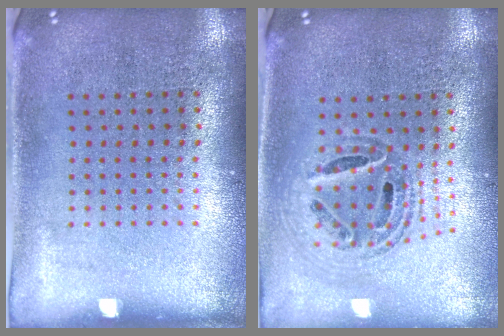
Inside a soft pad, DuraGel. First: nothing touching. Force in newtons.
{"total": 0.9, "press": 0.9, "slide": 0.2}